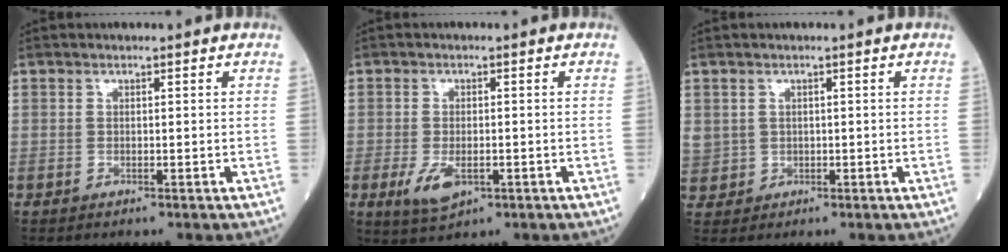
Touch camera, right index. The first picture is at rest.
{"total": 4.9, "force": [-1.8, 2.2, 4.0], "torque": [-0.083, -0.009, -0.024]}
{"total": 3.7, "force": [0.5, 3.6, 0.7], "torque": [-0.017, 0.006, 0.022]}